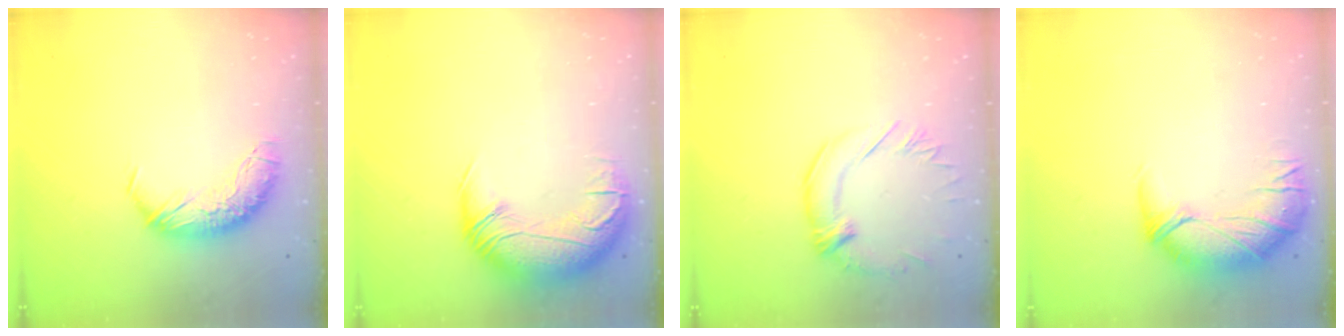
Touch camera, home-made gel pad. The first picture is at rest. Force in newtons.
{"total": 3.2, "press": 0.6, "slide": 3.2}
{"total": 1.1, "press": 0.1, "slide": 1.1}
{"total": 2.9, "press": 0.7, "slide": 2.8}